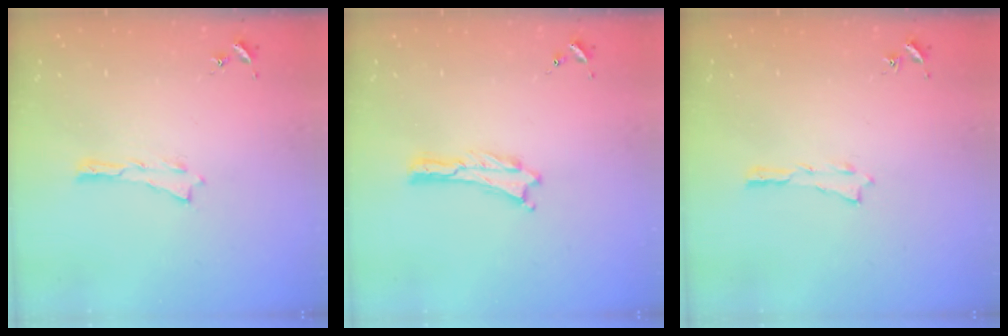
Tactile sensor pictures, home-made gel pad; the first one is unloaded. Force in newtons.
{"total": 0.0}
{"total": 0.0}